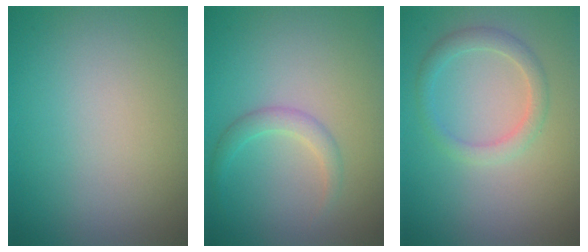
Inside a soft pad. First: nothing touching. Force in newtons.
{"total": 1.7, "press": 1.7, "slide": 0.1}
{"total": 2.3, "press": 2.3, "slide": 0.1}